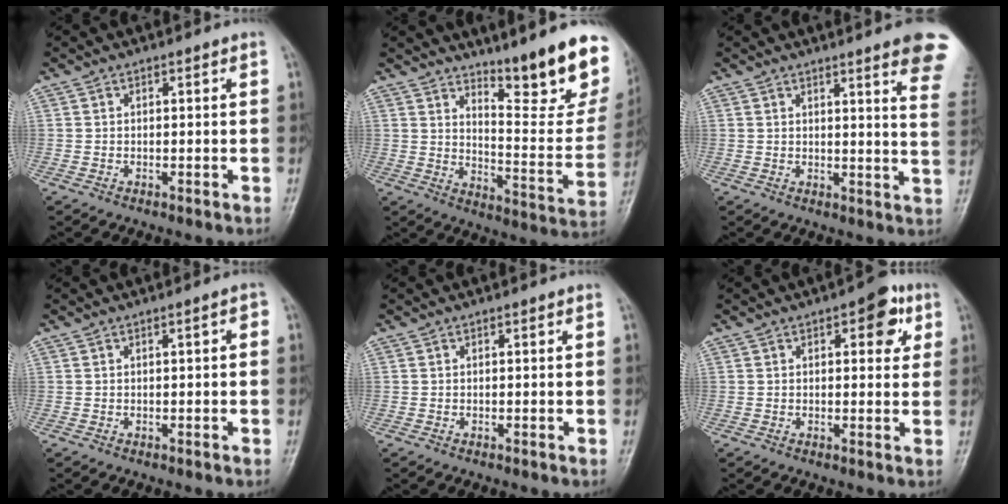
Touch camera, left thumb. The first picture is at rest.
{"total": 19.0, "force": [13.3, 4.4, 12.8], "torque": [-0.139, -0.111, 0.193]}
{"total": 11.6, "force": [7.7, 1.2, 8.6], "torque": [-0.080, -0.034, 0.072]}
{"total": 1.5, "force": [0.0, 0.6, 1.4], "torque": [-0.017, 0.004, -0.002]}
{"total": 0.0}
{"total": 6.6, "force": [2.6, 3.2, 5.2], "torque": [-0.035, -0.002, 0.023]}